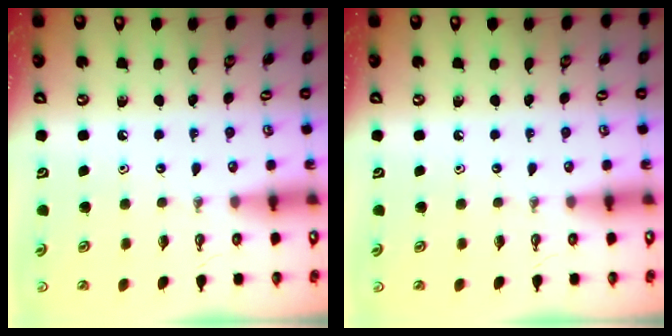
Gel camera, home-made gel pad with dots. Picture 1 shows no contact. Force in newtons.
{"total": 0.0}